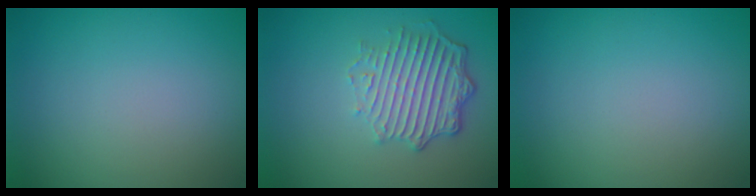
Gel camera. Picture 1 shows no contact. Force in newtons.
{"total": 4.9, "press": 3.7, "slide": 3.2}
{"total": 0.0}